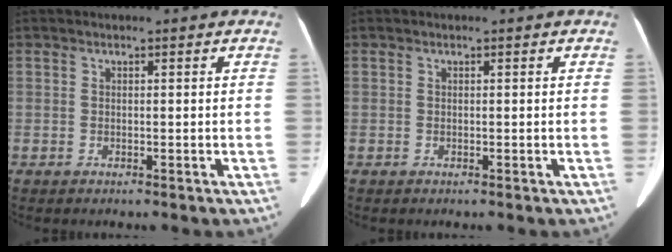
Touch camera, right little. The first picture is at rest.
{"total": 0.0}